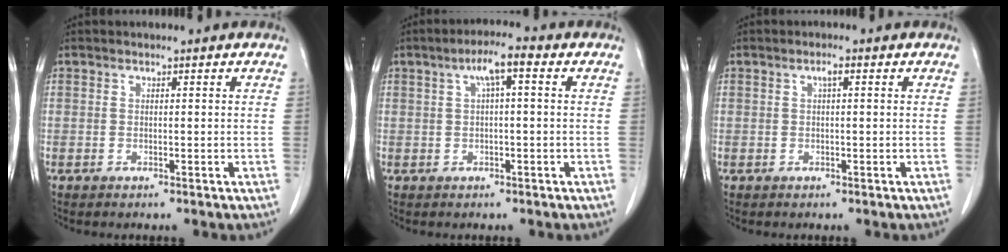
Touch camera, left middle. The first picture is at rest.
{"total": 4.3, "force": [1.4, 0.6, 4.0], "torque": [-0.073, 0.017, 0.022]}
{"total": 1.2, "force": [0.4, 0.2, 1.1], "torque": [-0.020, 0.003, 0.005]}